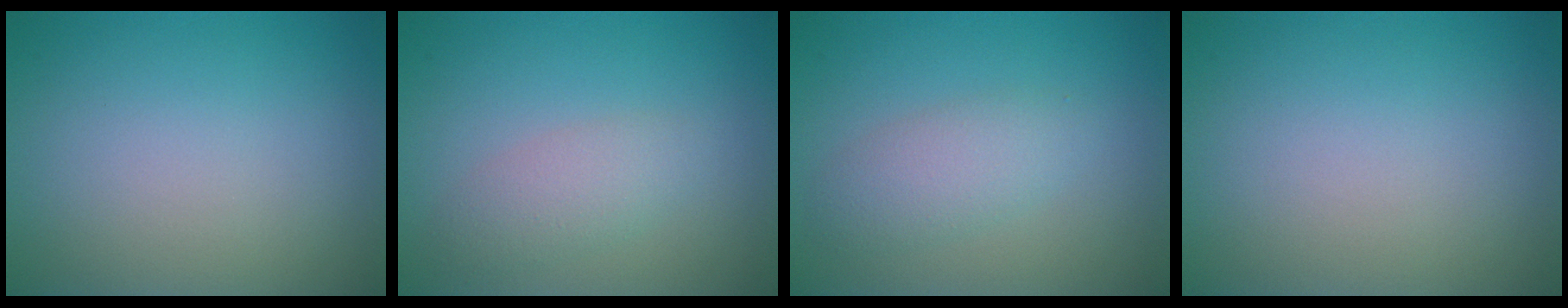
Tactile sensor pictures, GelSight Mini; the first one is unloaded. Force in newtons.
{"total": 2.3, "press": 2.3, "slide": 0.1}
{"total": 2.7, "press": 2.7, "slide": 0.1}
{"total": 0.0}